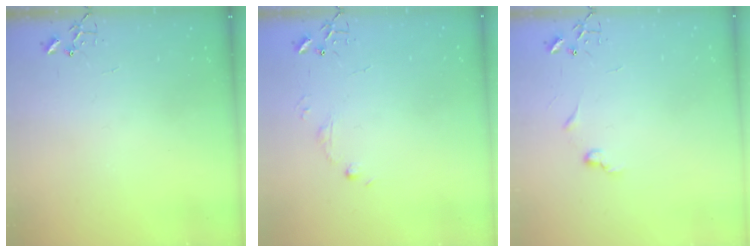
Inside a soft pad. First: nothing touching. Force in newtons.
{"total": 5.1, "press": 5.0, "slide": 0.8}
{"total": 5.7, "press": 5.6, "slide": 0.8}